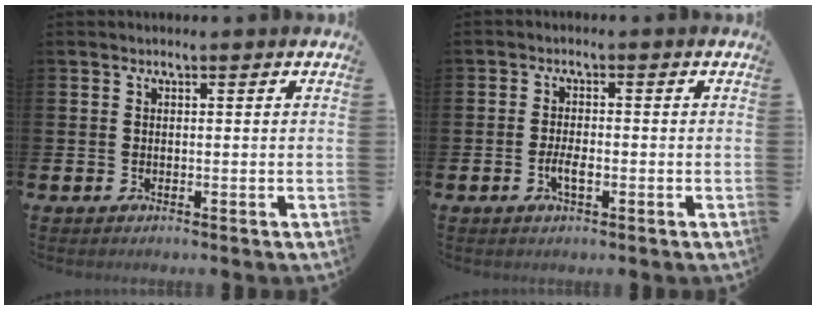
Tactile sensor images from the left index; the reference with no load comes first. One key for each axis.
{"total": 2.4, "fx": -0.8, "fy": 0.9, "fz": 2.1, "tx": -0.038, "ty": 0.002, "tz": -0.015}